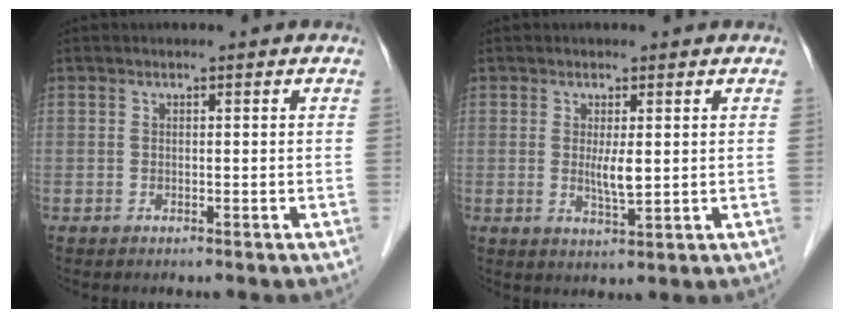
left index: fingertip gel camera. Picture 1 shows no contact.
{"total": 3.2, "force": [0.4, 0.5, 3.1], "torque": [-0.062, -0.007, 0.010]}